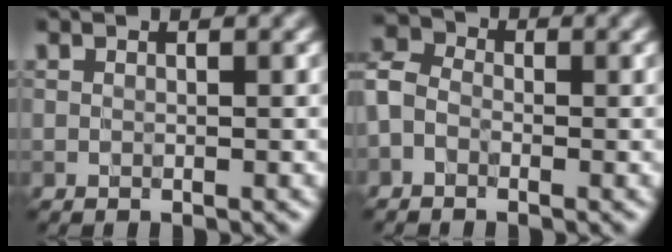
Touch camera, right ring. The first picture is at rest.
{"total": 2.1, "force": [-1.4, 1.4, 0.6], "torque": [-0.014, 0.017, -0.025]}